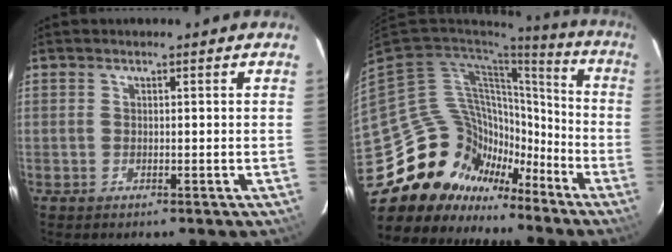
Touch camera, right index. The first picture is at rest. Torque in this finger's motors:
{"motor_torque": [0.84, -0.97, -0.26, -0.20]}